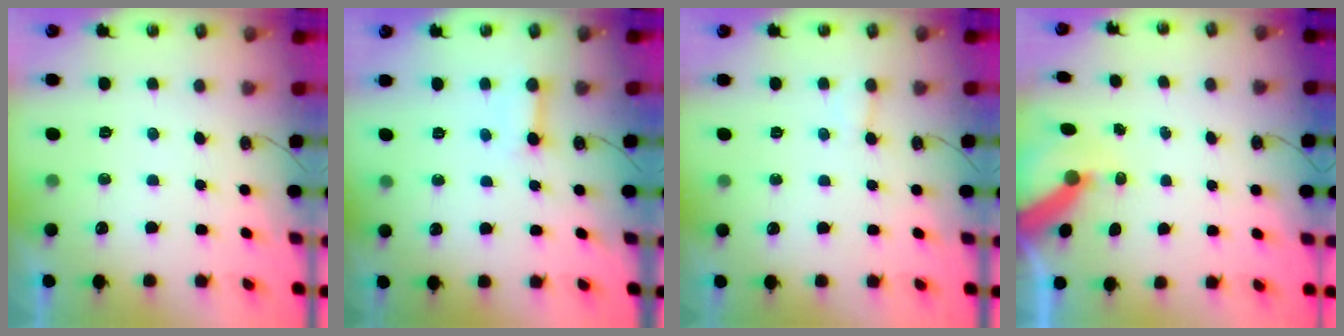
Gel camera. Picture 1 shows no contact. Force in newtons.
{"total": 3.6, "press": 3.5, "slide": 0.3}
{"total": 4.2, "press": 4.2, "slide": 0.4}
{"total": 7.3, "press": 7.3, "slide": 1.0}